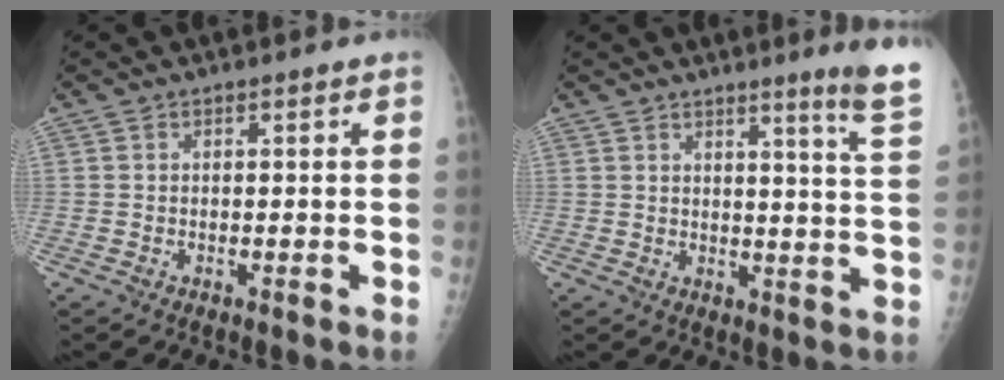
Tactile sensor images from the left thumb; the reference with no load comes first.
{"total": 8.2, "force": [6.3, -1.2, 5.2], "torque": [-0.061, -0.064, 0.067]}